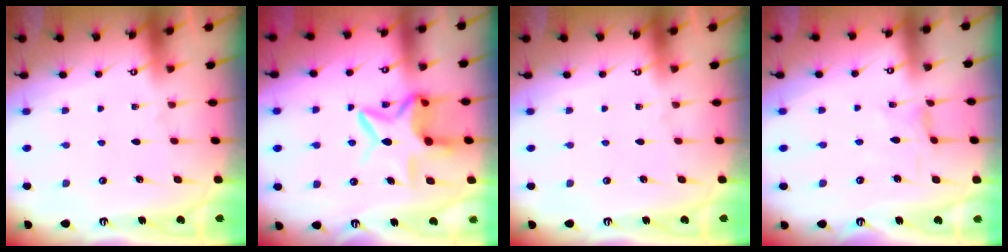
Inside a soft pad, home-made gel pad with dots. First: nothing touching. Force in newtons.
{"total": 10.5, "press": 10.4, "slide": 1.0}
{"total": 0.0}
{"total": 0.6, "press": 0.6, "slide": 0.2}